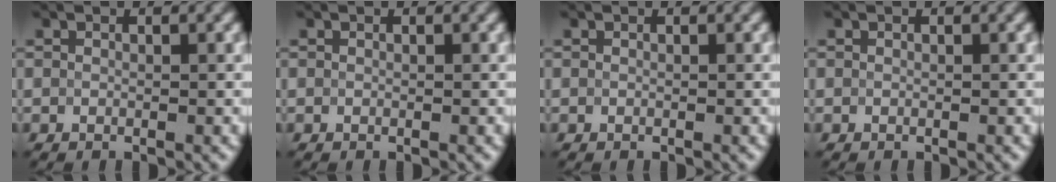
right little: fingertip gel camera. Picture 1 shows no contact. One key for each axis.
{"total": 0.0}
{"total": 0.0}
{"total": 0.0}